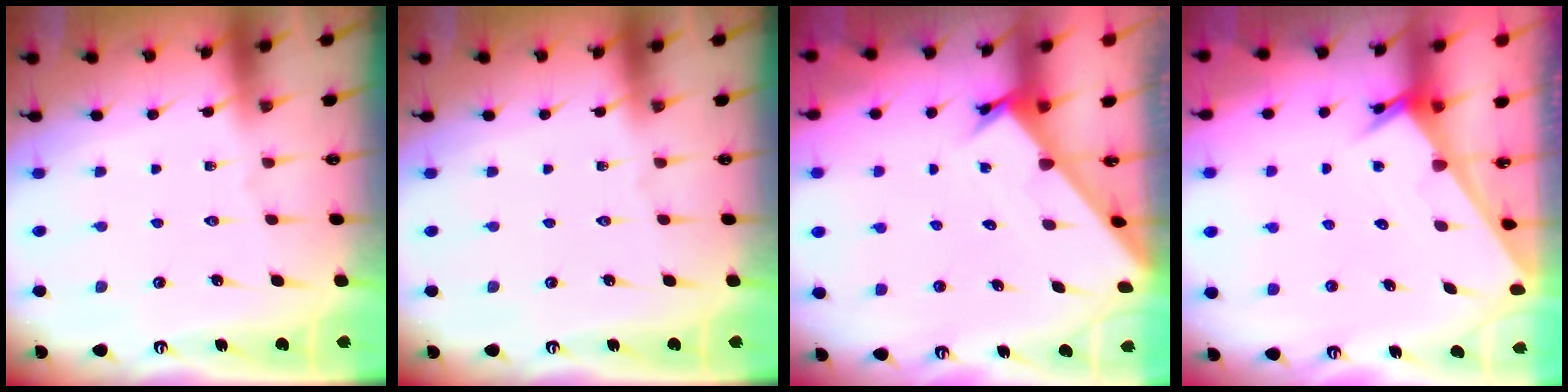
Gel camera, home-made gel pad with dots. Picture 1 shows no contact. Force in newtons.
{"total": 0.0}
{"total": 2.3, "press": 2.3, "slide": 0.0}
{"total": 2.5, "press": 2.5, "slide": 0.1}